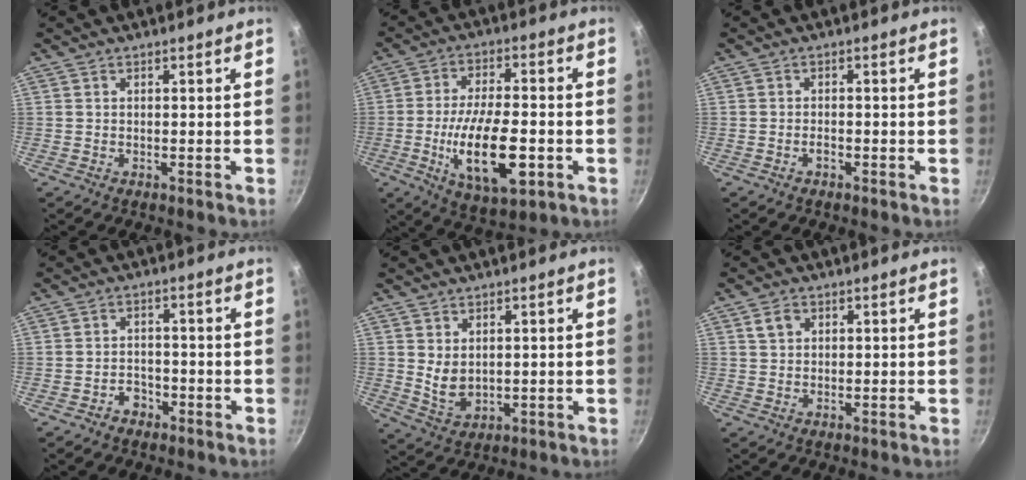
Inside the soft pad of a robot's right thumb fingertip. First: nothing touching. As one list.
[{"total": 16.2, "force": [-4.0, 6.7, 14.2], "torque": [-0.242, 0.010, -0.066]}, {"total": 1.1, "force": [-0.7, 0.6, 0.7], "torque": [-0.011, 0.012, -0.013]}, {"total": 2.5, "force": [-1.5, 1.8, 0.8], "torque": [0.005, 0.019, -0.021]}, {"total": 5.0, "force": [1.3, 3.4, 3.5], "torque": [-0.056, -0.018, 0.036]}, {"total": 2.8, "force": [1.1, 2.0, 1.5], "torque": [-0.018, 0.003, 0.021]}]